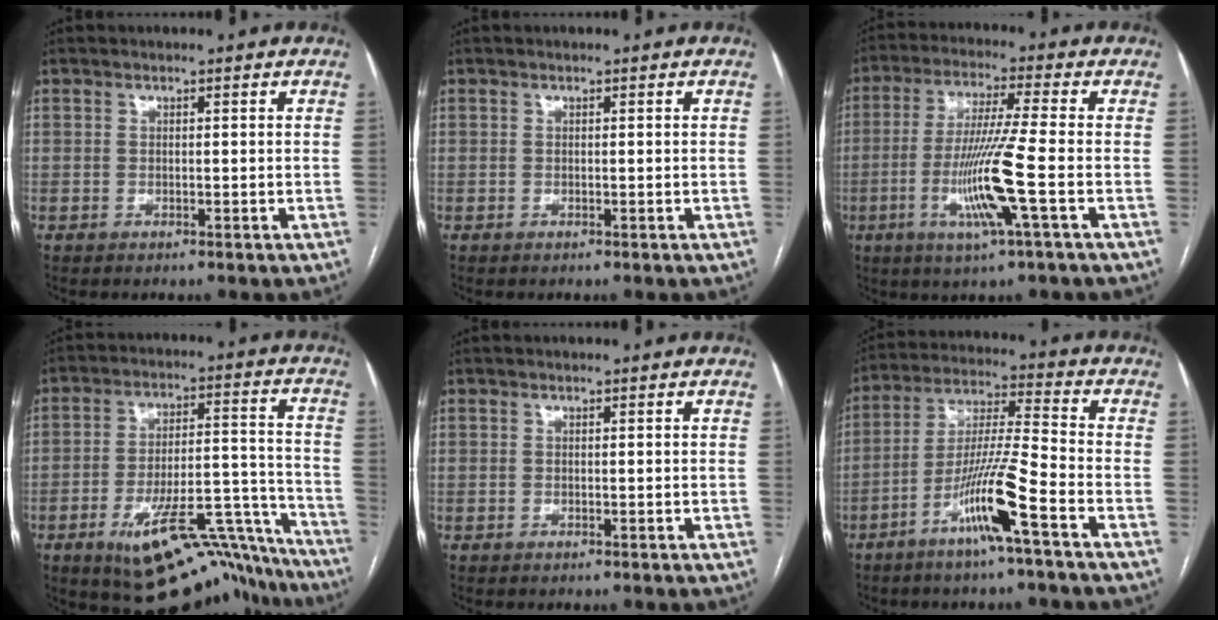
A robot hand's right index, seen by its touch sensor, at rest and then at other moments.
{"total": 0.0}
{"total": 11.1, "force": [-3.1, -1.2, 10.6], "torque": [-0.212, -0.016, -0.063]}
{"total": 20.4, "force": [-15.8, 6.4, 11.2], "torque": [-0.096, 0.057, -0.224]}
{"total": 0.0}
{"total": 11.3, "force": [-5.9, -0.8, 9.6], "torque": [-0.185, -0.004, -0.114]}